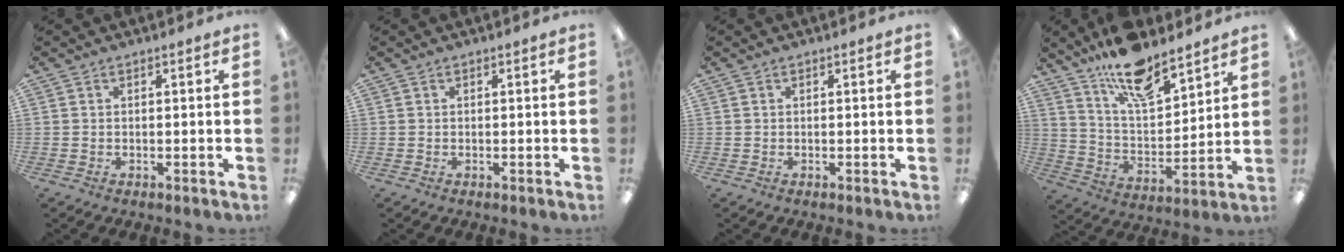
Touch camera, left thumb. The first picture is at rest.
{"total": 0.0}
{"total": 0.0}
{"total": 15.6, "force": [12.3, 5.5, 7.9], "torque": [-0.140, -0.072, 0.217]}